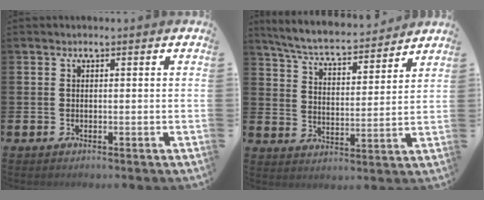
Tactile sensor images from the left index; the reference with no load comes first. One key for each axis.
{"total": 6.3, "fx": 6.0, "fy": 0.9, "fz": 1.9, "tx": -0.064, "ty": -0.045, "tz": 0.100}